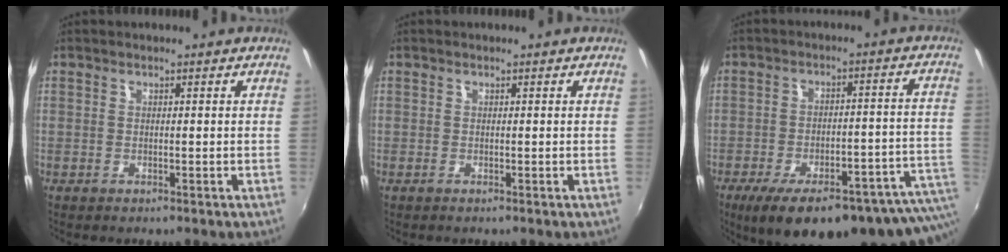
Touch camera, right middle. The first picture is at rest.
{"total": 0.0}
{"total": 23.4, "force": [-15.6, 6.6, 16.2], "torque": [-0.216, -0.041, -0.198]}